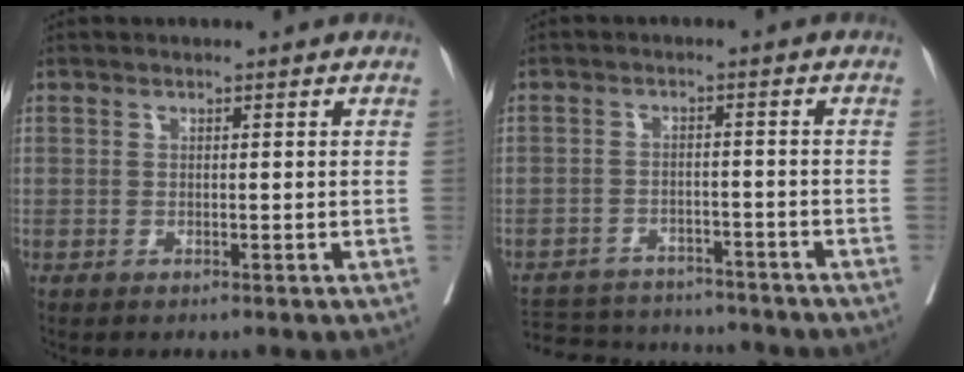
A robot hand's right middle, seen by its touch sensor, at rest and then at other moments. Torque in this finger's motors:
{"motor_torque": [0.32, -0.64, 0.00, 0.01]}